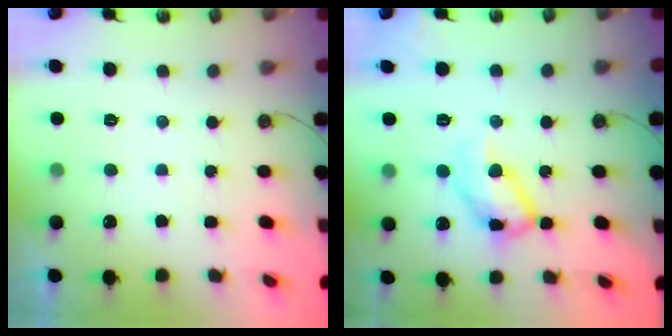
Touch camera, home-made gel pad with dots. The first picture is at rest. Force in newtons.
{"total": 13.0, "press": 13.0, "slide": 0.5}